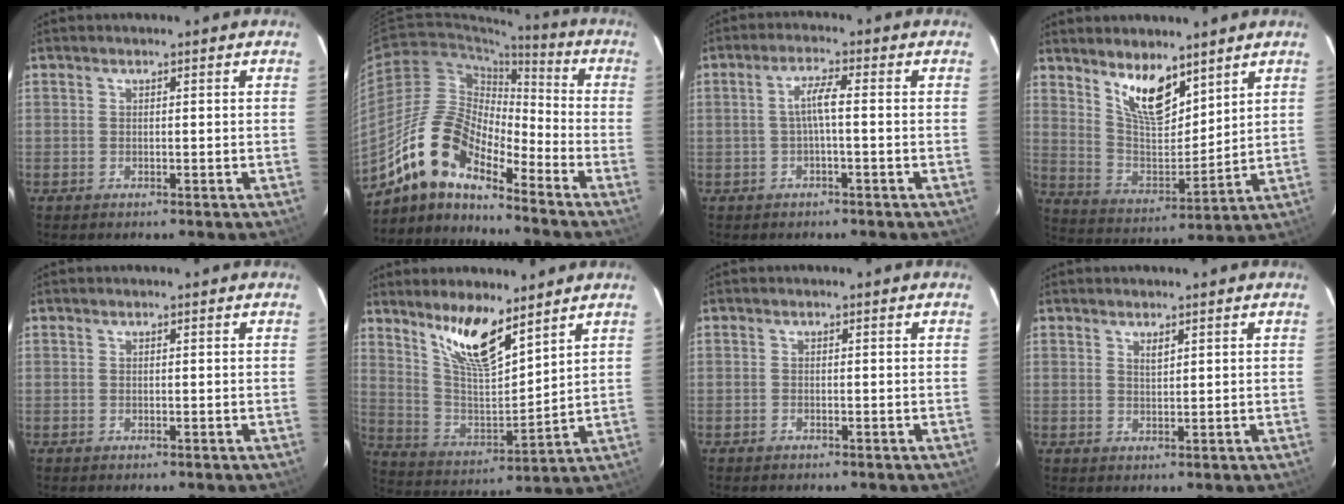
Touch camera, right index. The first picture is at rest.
{"total": 13.9, "force": [-11.1, 4.6, 7.1], "torque": [-0.124, 0.010, -0.224]}
{"total": 3.5, "force": [-0.5, 0.1, 3.4], "torque": [-0.068, 0.006, -0.008]}
{"total": 11.6, "force": [7.9, 4.4, 7.2], "torque": [-0.130, -0.007, 0.157]}
{"total": 0.0}
{"total": 12.8, "force": [9.1, 3.4, 8.4], "torque": [-0.155, -0.007, 0.183]}
{"total": 0.5, "force": [-0.5, 0.3, 0.0], "torque": [-0.001, 0.002, -0.009]}
{"total": 1.6, "force": [1.0, 0.6, 1.1], "torque": [-0.016, 0.001, 0.019]}